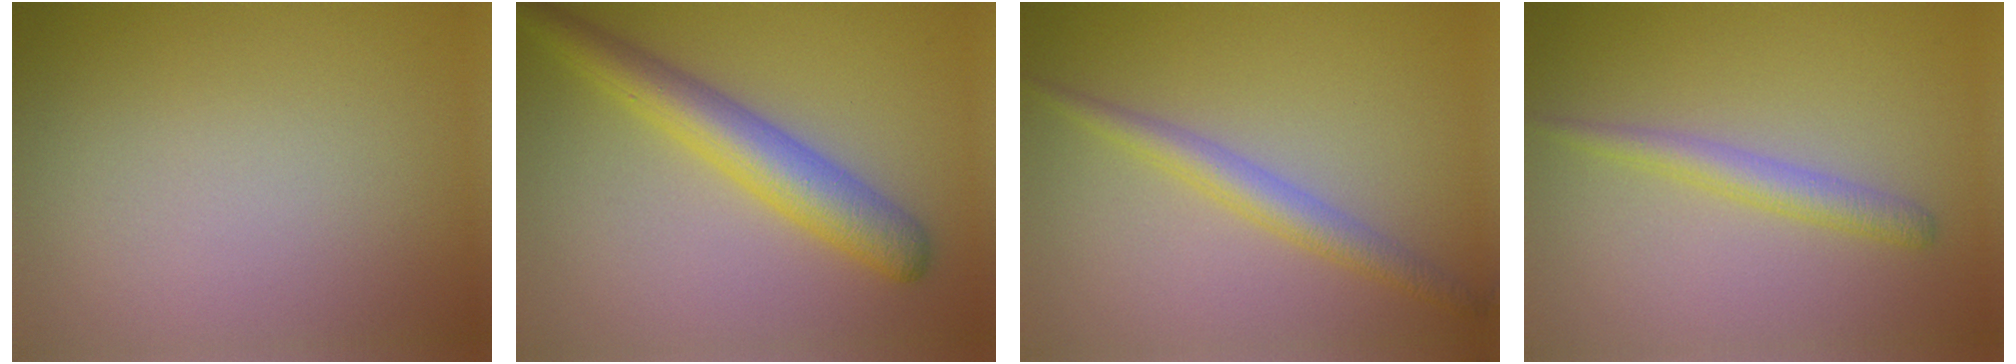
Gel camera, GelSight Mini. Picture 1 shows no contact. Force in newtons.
{"total": 5.5, "press": 5.5, "slide": 0.1}
{"total": 2.6, "press": 2.6, "slide": 0.0}
{"total": 2.2, "press": 2.2, "slide": 0.1}